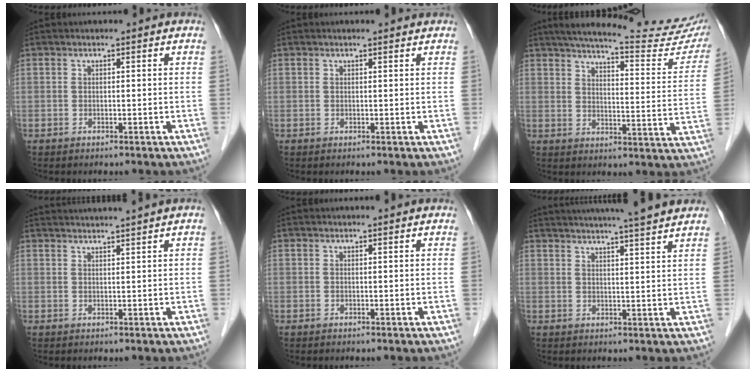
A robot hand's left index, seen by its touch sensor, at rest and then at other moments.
{"total": 1.8, "force": [1.8, 0.1, 0.5], "torque": [-0.013, 0.008, 0.019]}
{"total": 24.1, "force": [21.6, 2.5, 10.4], "torque": [-0.147, -0.051, 0.260]}
{"total": 6.8, "force": [6.2, -1.7, 2.2], "torque": [-0.025, 0.017, 0.082]}
{"total": 1.6, "force": [1.5, -0.2, 0.3], "torque": [-0.016, 0.002, 0.017]}
{"total": 15.2, "force": [13.6, -0.7, 6.7], "torque": [-0.113, 0.000, 0.172]}